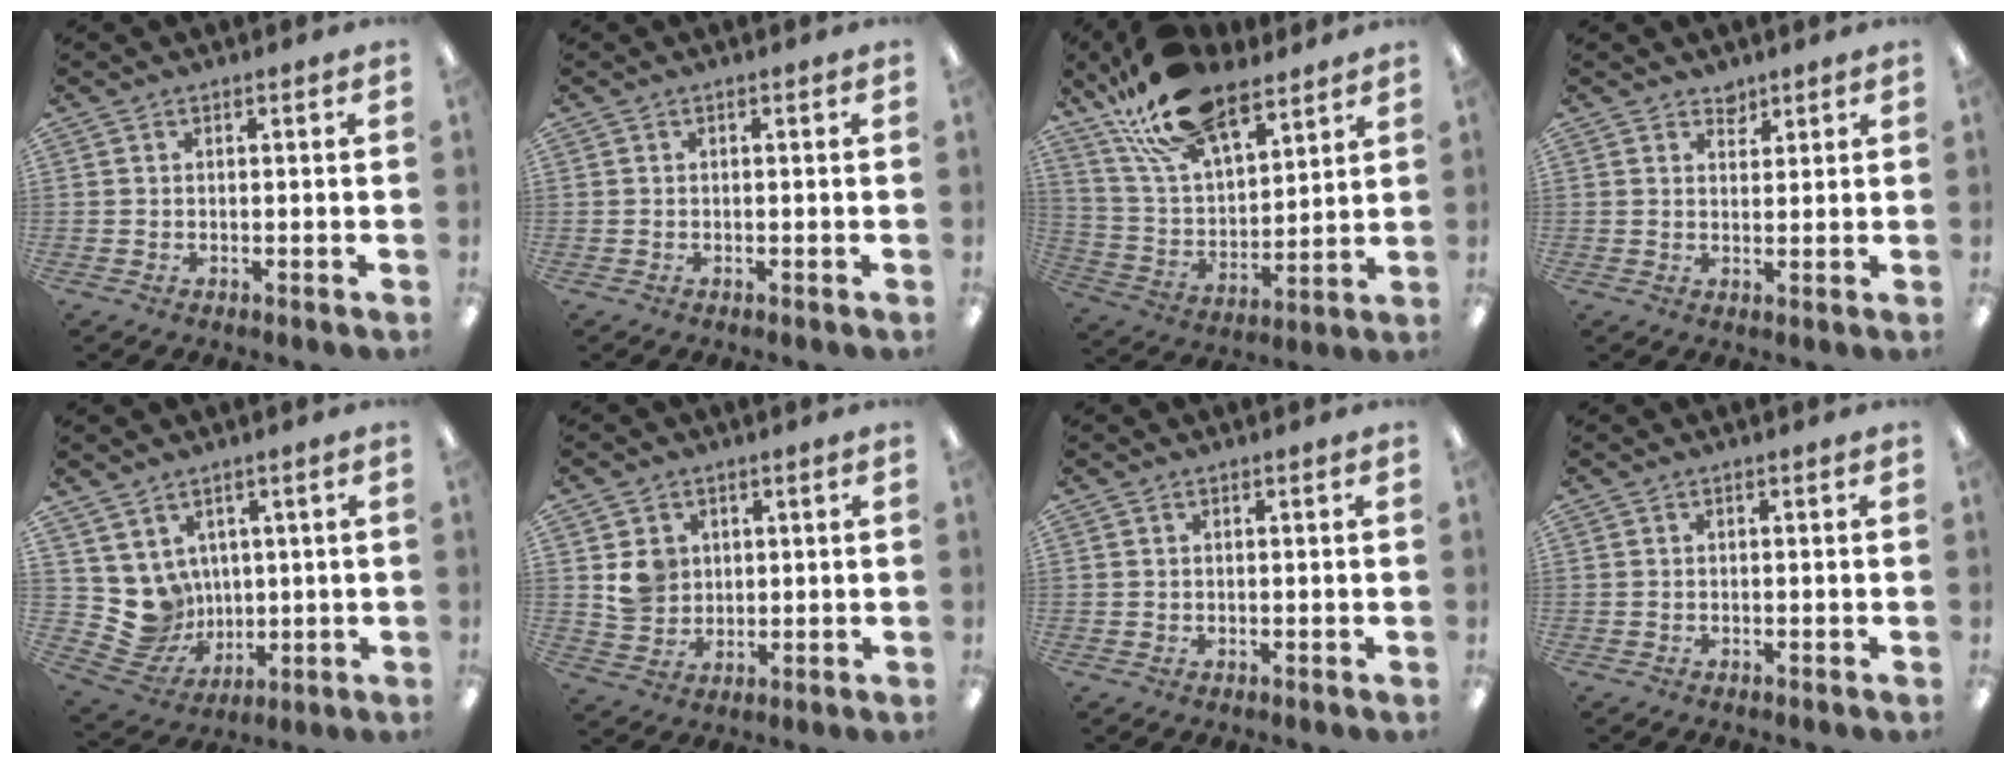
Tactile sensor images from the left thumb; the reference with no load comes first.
{"total": 0.0}
{"total": 20.9, "force": [14.3, 9.9, 11.5], "torque": [-0.215, -0.062, 0.259]}
{"total": 2.6, "force": [2.4, 1.2, 0.0], "torque": [0.013, -0.017, 0.043]}
{"total": 8.2, "force": [2.9, 7.7, 0.8], "torque": [-0.049, -0.036, 0.065]}
{"total": 6.6, "force": [2.4, 5.9, 1.7], "torque": [-0.028, 0.002, 0.047]}
{"total": 0.6, "force": [0.4, 0.5, 0.0], "torque": [0.000, 0.002, 0.008]}
{"total": 0.0}